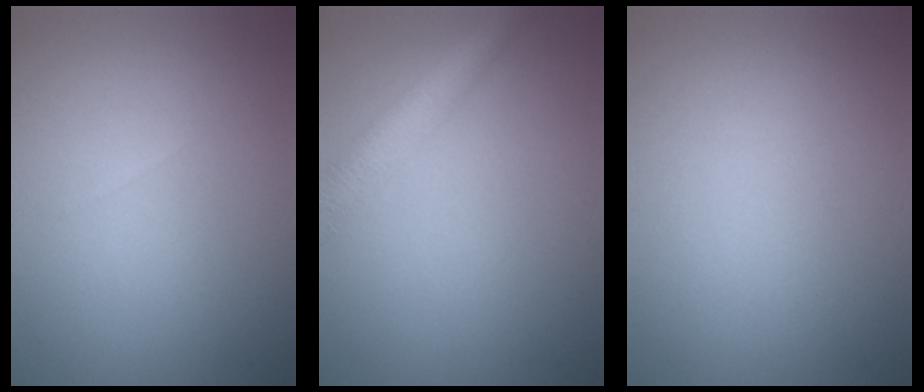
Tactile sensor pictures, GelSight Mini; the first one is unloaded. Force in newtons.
{"total": 4.7, "press": 4.6, "slide": 0.4}
{"total": 0.0}